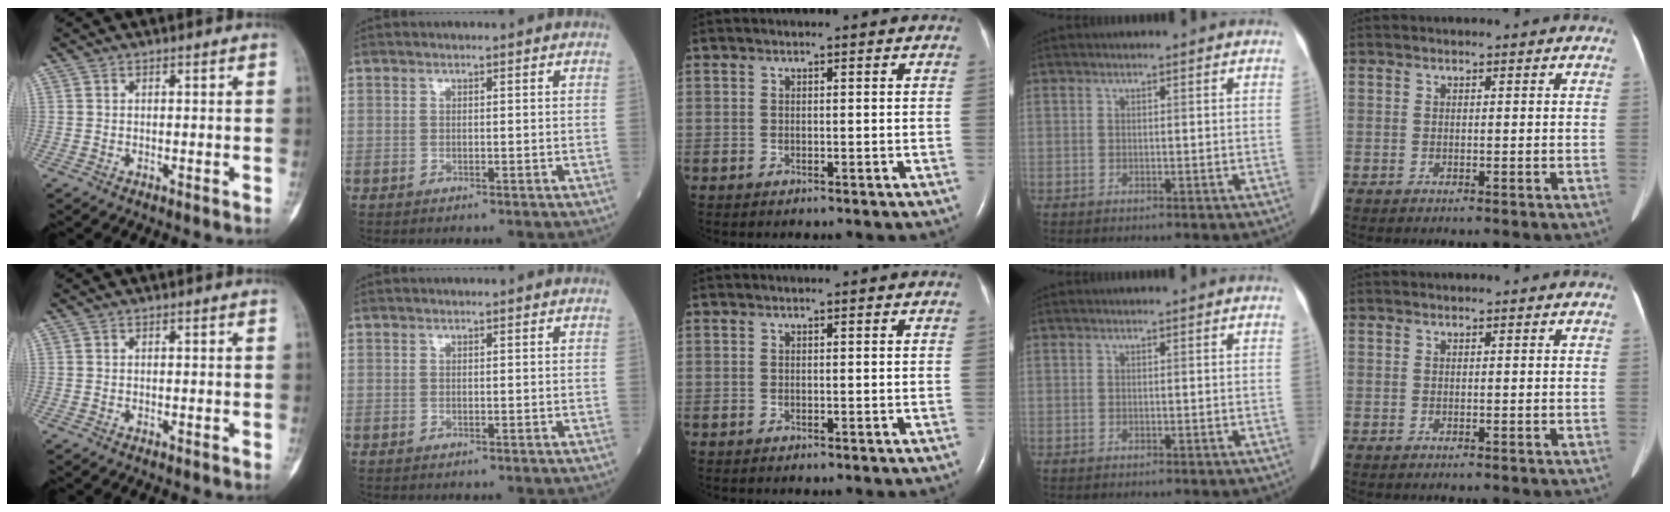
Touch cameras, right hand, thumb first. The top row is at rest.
{}